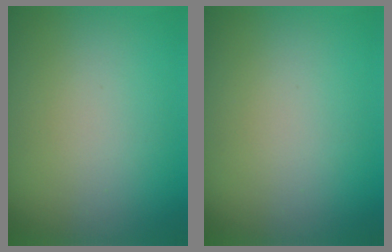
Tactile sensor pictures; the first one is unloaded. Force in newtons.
{"total": 0.0}